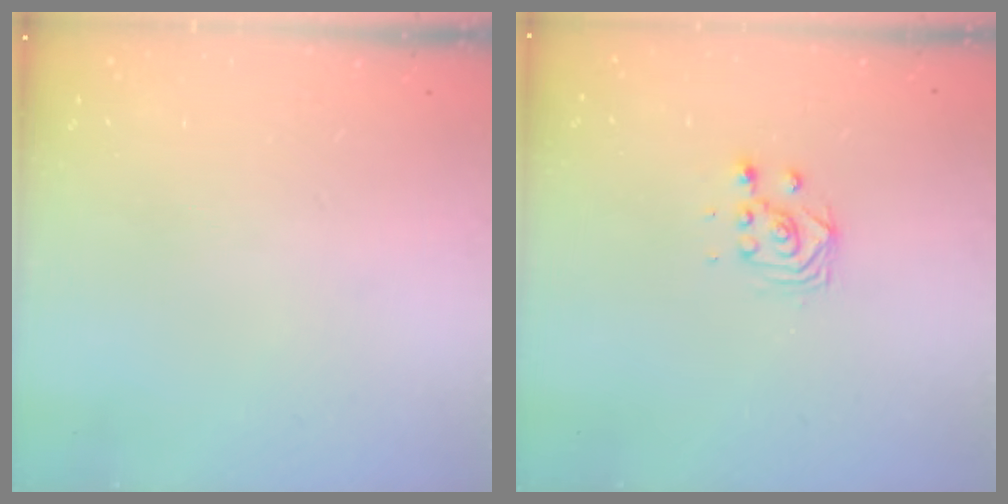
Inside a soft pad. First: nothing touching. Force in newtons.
{"total": 2.8, "press": 2.8, "slide": 0.3}